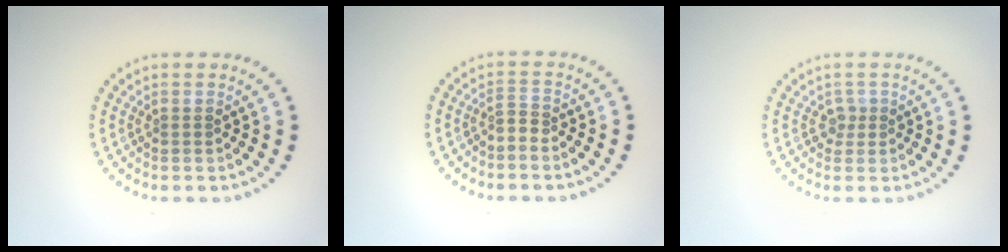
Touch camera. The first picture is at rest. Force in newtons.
{"total": 1.2, "press": 0.6, "slide": 1.0}
{"total": 1.1, "press": 0.8, "slide": 0.7}